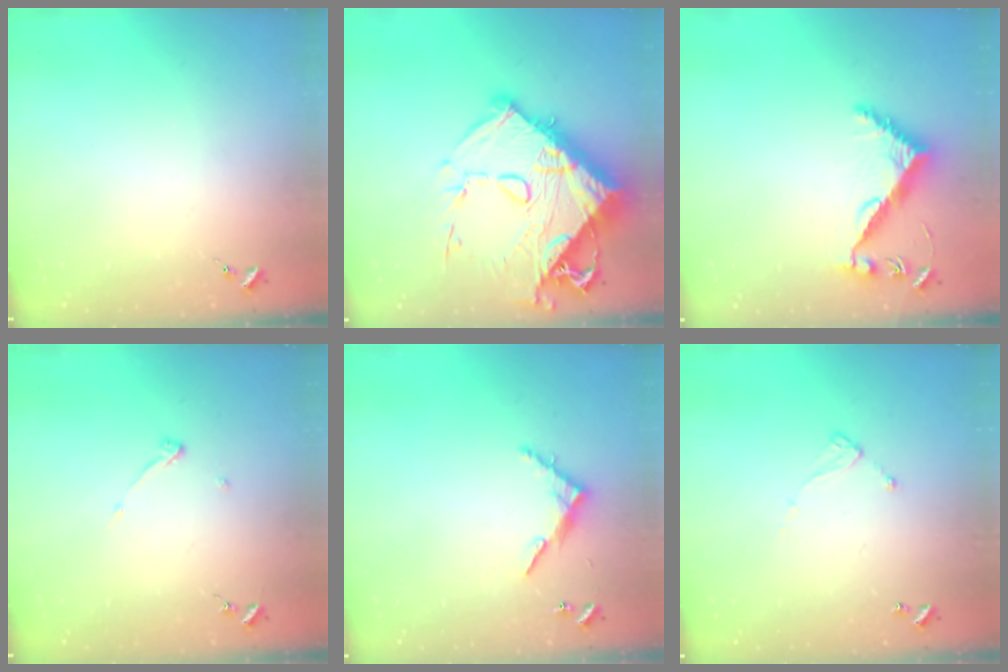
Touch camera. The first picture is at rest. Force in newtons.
{"total": 25.7, "press": 25.6, "slide": 2.6}
{"total": 7.5, "press": 7.4, "slide": 0.6}
{"total": 3.6, "press": 3.6, "slide": 0.4}
{"total": 6.9, "press": 6.9, "slide": 0.5}
{"total": 6.4, "press": 6.4, "slide": 0.4}